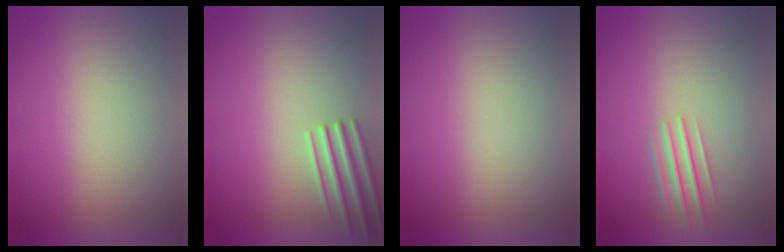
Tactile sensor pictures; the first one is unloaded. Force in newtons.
{"total": 2.5}
{"total": 0.0}
{"total": 1.9}